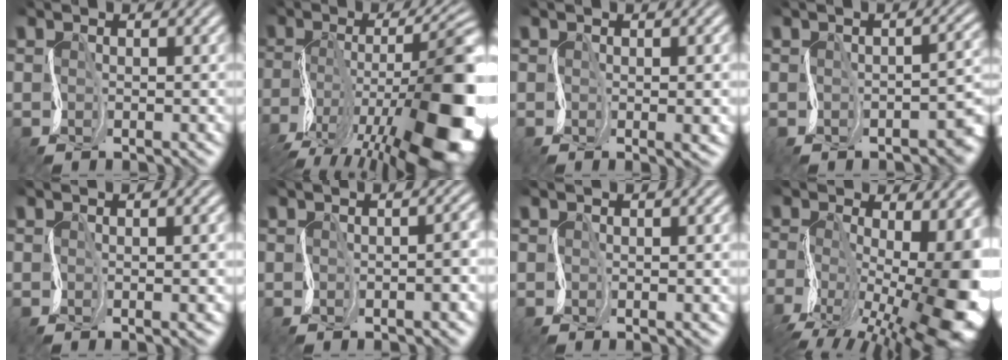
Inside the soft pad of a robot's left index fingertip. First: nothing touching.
{"total": 18.1, "force": [-6.8, 8.6, 14.3], "torque": [-0.221, 0.015, -0.106]}
{"total": 2.9, "force": [-0.1, 0.9, 2.8], "torque": [-0.033, -0.001, 0.004]}
{"total": 4.2, "force": [-2.3, 1.4, 3.3], "torque": [-0.031, 0.004, -0.030]}
{"total": 3.1, "force": [-0.1, 1.3, 2.8], "torque": [-0.019, 0.006, 0.001]}
{"total": 3.2, "force": [-0.9, 1.2, 2.8], "torque": [-0.014, 0.014, -0.009]}
{"total": 1.4, "force": [0.0, 0.4, 1.3], "torque": [-0.012, 0.001, 0.002]}
{"total": 15.4, "force": [-4.2, 7.3, 12.9], "torque": [-0.207, -0.015, -0.058]}